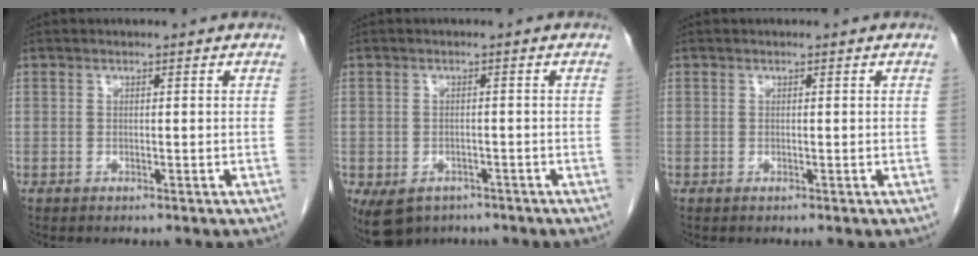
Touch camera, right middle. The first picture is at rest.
{"total": 6.8, "force": [-4.3, 4.7, 2.3], "torque": [-0.049, 0.001, -0.059]}
{"total": 0.0}